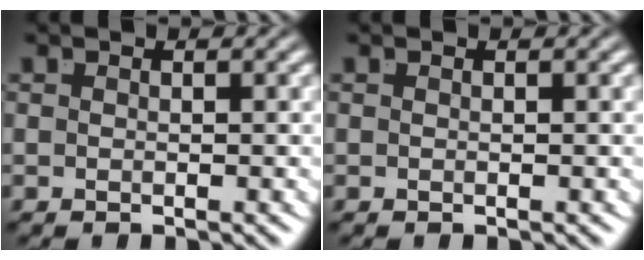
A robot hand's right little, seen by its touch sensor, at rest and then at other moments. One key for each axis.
{"total": 0.0}